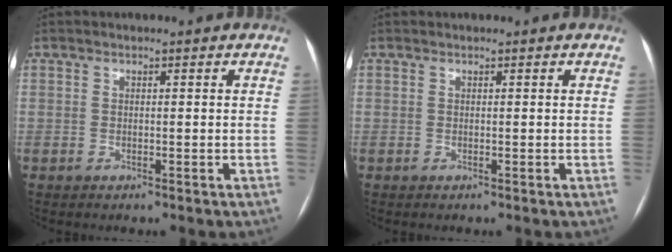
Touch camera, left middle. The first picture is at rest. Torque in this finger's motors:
{"motor_torque": [-0.01, 0.09, 0.03, 0.01]}